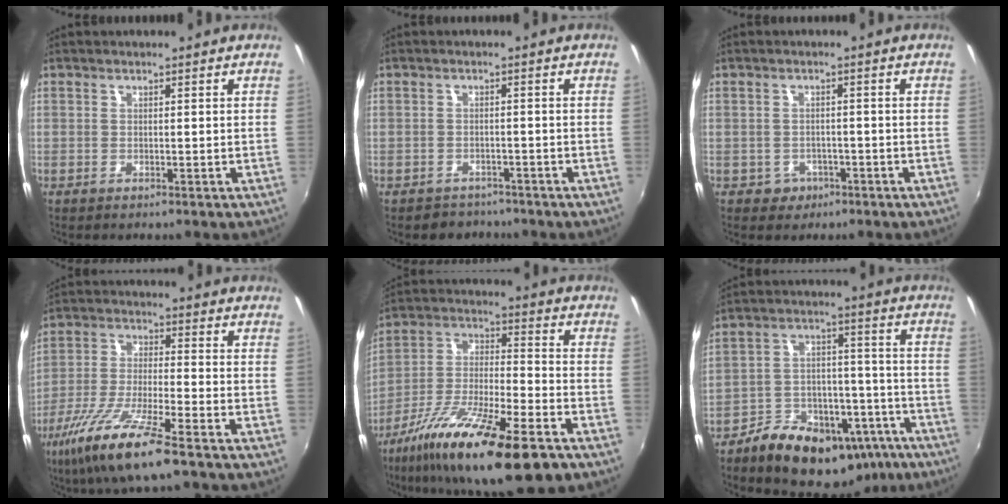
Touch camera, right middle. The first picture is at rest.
{"total": 3.9, "force": [-3.3, 2.1, 0.0], "torque": [-0.011, 0.001, -0.051]}
{"total": 3.7, "force": [-1.7, 3.2, 0.6], "torque": [-0.022, 0.003, -0.022]}
{"total": 13.9, "force": [-8.9, 1.8, 10.6], "torque": [-0.221, -0.034, -0.169]}
{"total": 22.2, "force": [-13.8, 4.6, 16.8], "torque": [-0.300, -0.035, -0.242]}
{"total": 23.1, "force": [-15.6, 12.2, 11.9], "torque": [-0.202, 0.026, -0.196]}